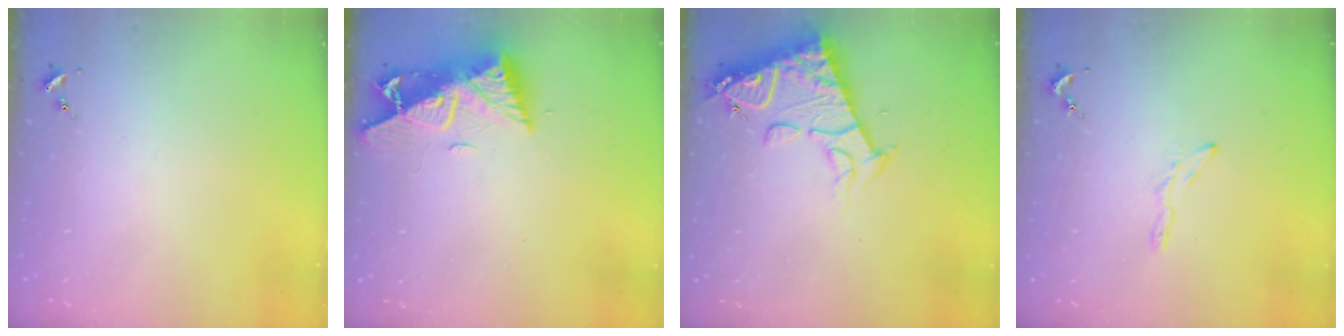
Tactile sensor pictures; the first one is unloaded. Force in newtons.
{"total": 10.2, "press": 10.1, "slide": 1.1}
{"total": 13.2, "press": 13.1, "slide": 1.6}
{"total": 3.4, "press": 3.4, "slide": 0.3}